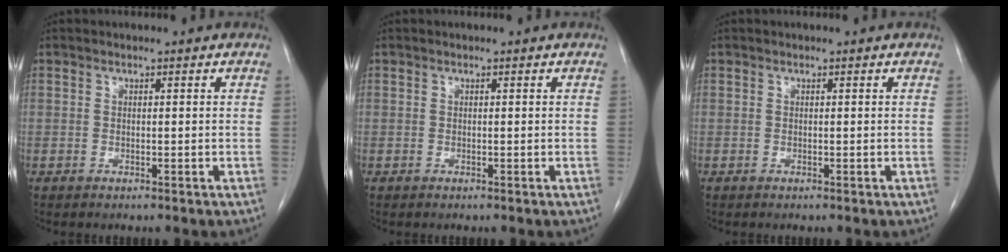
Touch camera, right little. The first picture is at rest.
{"total": 0.0}
{"total": 0.0}